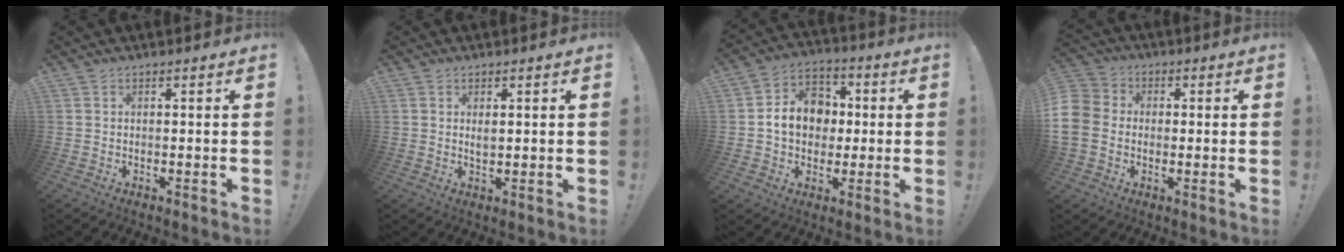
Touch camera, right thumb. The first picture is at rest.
{"total": 1.9, "force": [0.8, 1.0, 1.4], "torque": [-0.017, -0.003, 0.012]}
{"total": 12.8, "force": [0.9, 10.8, 6.8], "torque": [-0.097, 0.010, 0.025]}
{"total": 8.5, "force": [-1.8, 7.2, 4.2], "torque": [-0.095, 0.020, -0.034]}